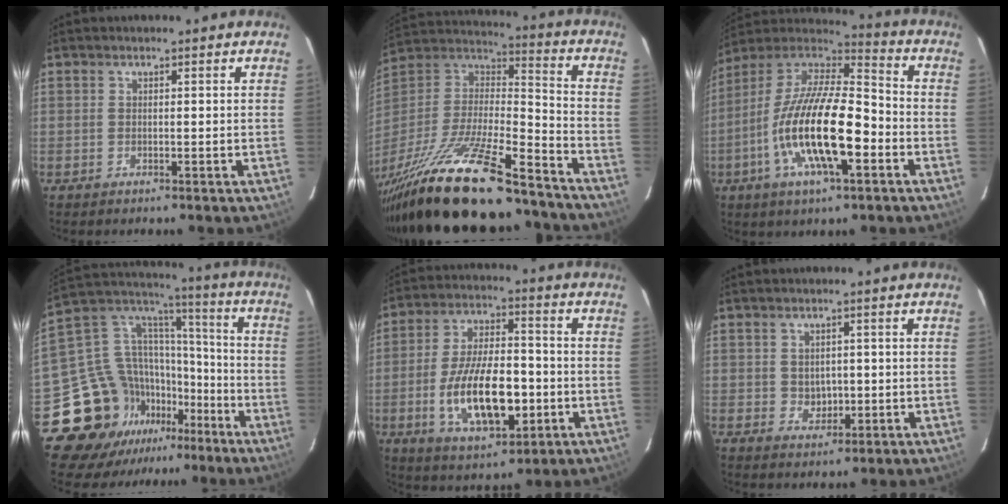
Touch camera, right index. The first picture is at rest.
{"total": 32.1, "force": [-24.7, 7.0, 19.2], "torque": [-0.364, -0.050, -0.398]}
{"total": 21.4, "force": [-6.6, 7.1, 19.1], "torque": [-0.367, -0.021, -0.132]}
{"total": 18.6, "force": [-12.4, 12.8, 5.4], "torque": [-0.122, 0.064, -0.202]}
{"total": 16.6, "force": [-4.1, 7.4, 14.4], "torque": [-0.279, -0.003, -0.058]}
{"total": 3.4, "force": [0.0, 3.0, 1.6], "torque": [-0.026, 0.003, 0.008]}